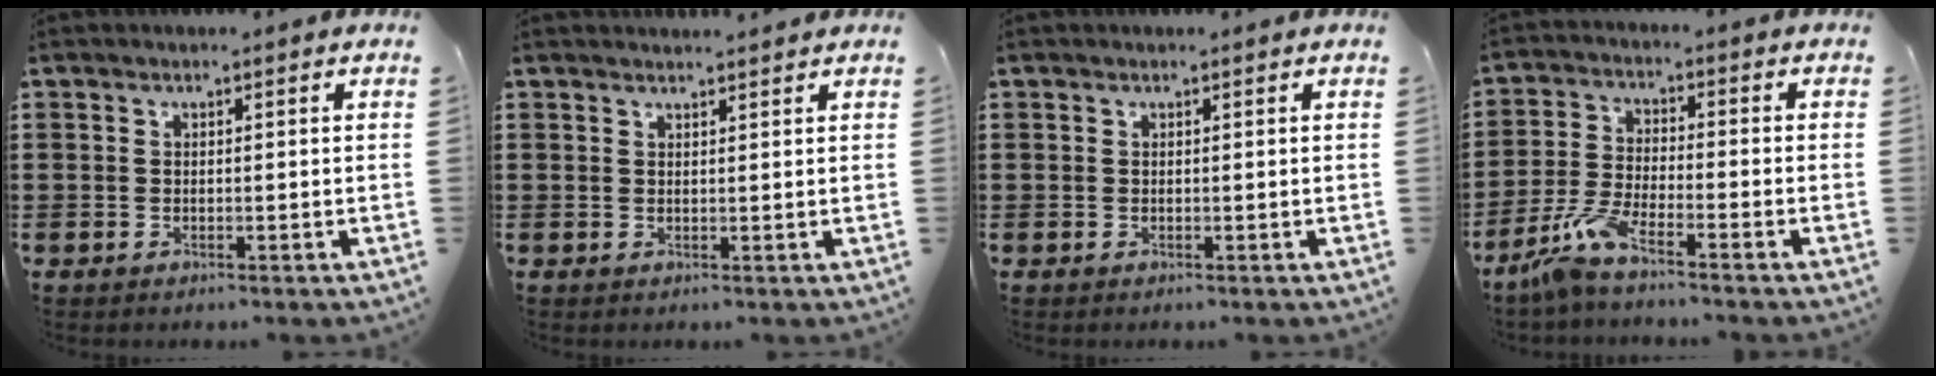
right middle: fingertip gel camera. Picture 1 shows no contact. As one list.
[{"total": 1.3, "force": [1.3, -0.1, 0.2], "torque": [0.002, -0.005, 0.022]}, {"total": 0.0}, {"total": 6.0, "force": [-4.7, 0.4, 3.7], "torque": [-0.094, -0.015, -0.094]}]